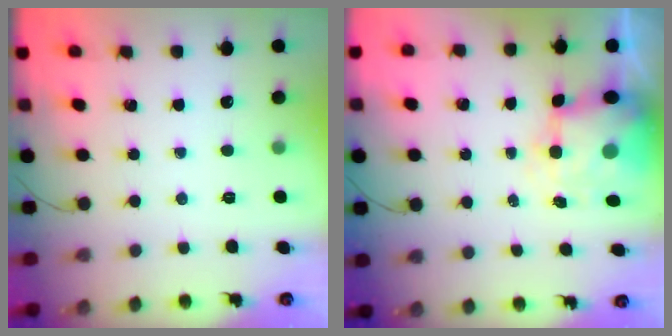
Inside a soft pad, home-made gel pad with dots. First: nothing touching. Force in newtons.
{"total": 7.9, "press": 7.8, "slide": 1.4}